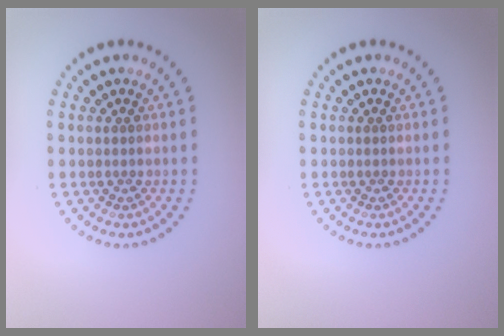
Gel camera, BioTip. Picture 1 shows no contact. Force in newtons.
{"total": 0.0}